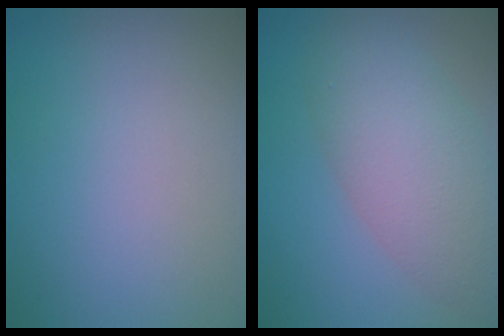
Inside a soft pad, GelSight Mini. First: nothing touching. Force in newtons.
{"total": 6.4, "press": 6.4, "slide": 0.6}